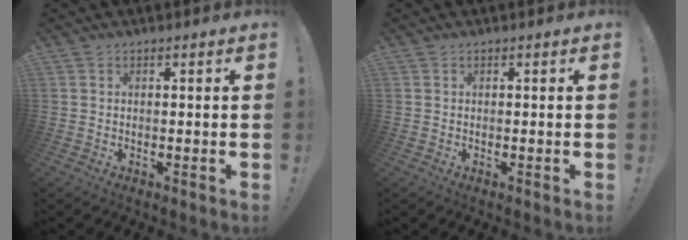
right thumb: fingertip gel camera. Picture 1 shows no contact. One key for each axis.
{"total": 0.0}